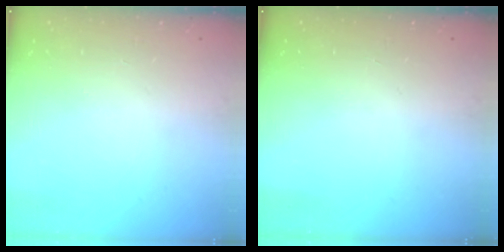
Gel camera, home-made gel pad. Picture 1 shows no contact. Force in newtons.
{"total": 0.0}